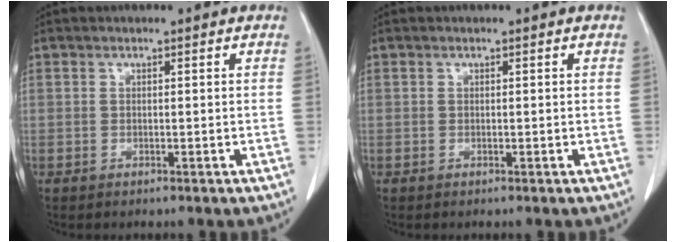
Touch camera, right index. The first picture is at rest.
{"total": 0.0}